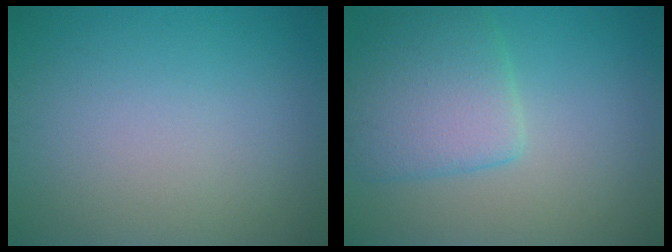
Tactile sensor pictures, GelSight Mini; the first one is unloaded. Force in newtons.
{"total": 5.0, "press": 5.0, "slide": 0.3}